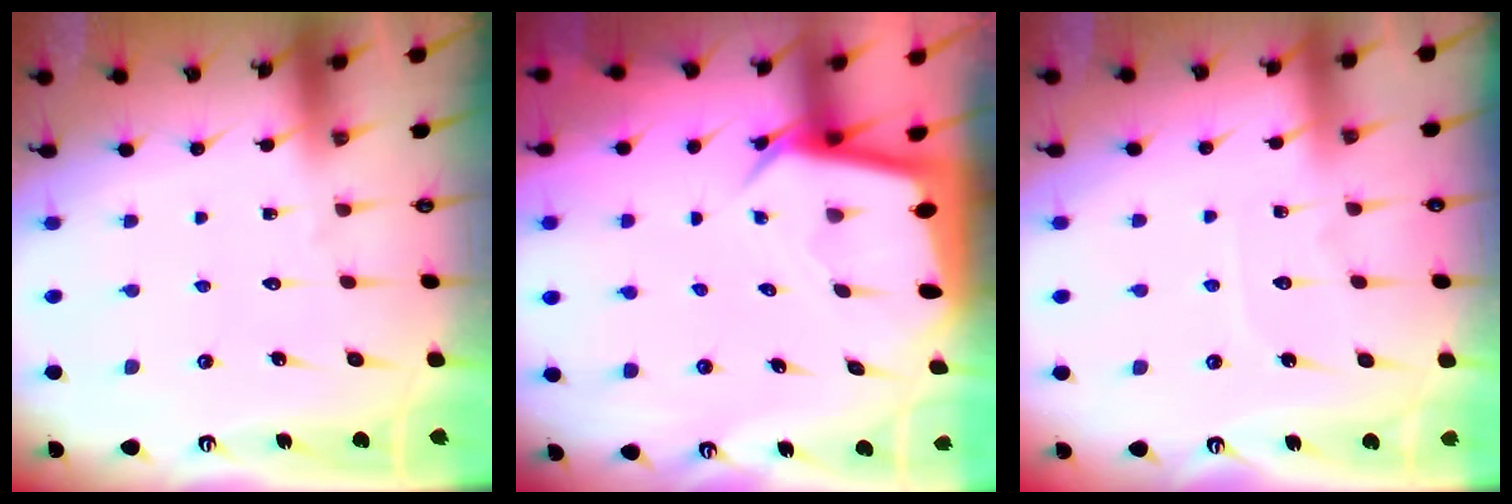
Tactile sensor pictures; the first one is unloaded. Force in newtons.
{"total": 3.9, "press": 3.9, "slide": 0.3}
{"total": 3.3, "press": 3.3, "slide": 0.4}